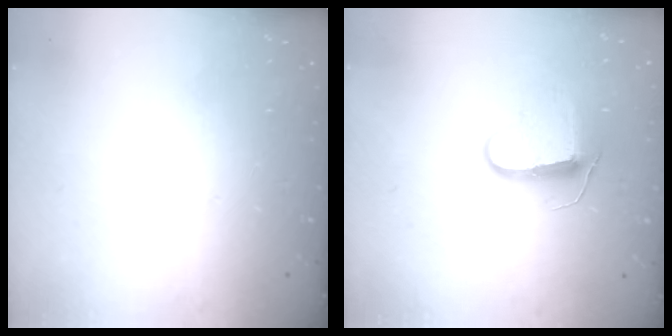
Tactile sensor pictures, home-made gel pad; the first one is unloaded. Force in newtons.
{"total": 9.9, "press": 9.9, "slide": 0.2}